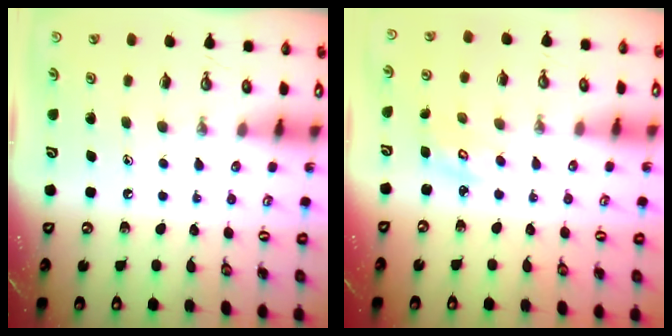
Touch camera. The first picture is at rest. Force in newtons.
{"total": 2.9, "press": 2.9, "slide": 0.3}